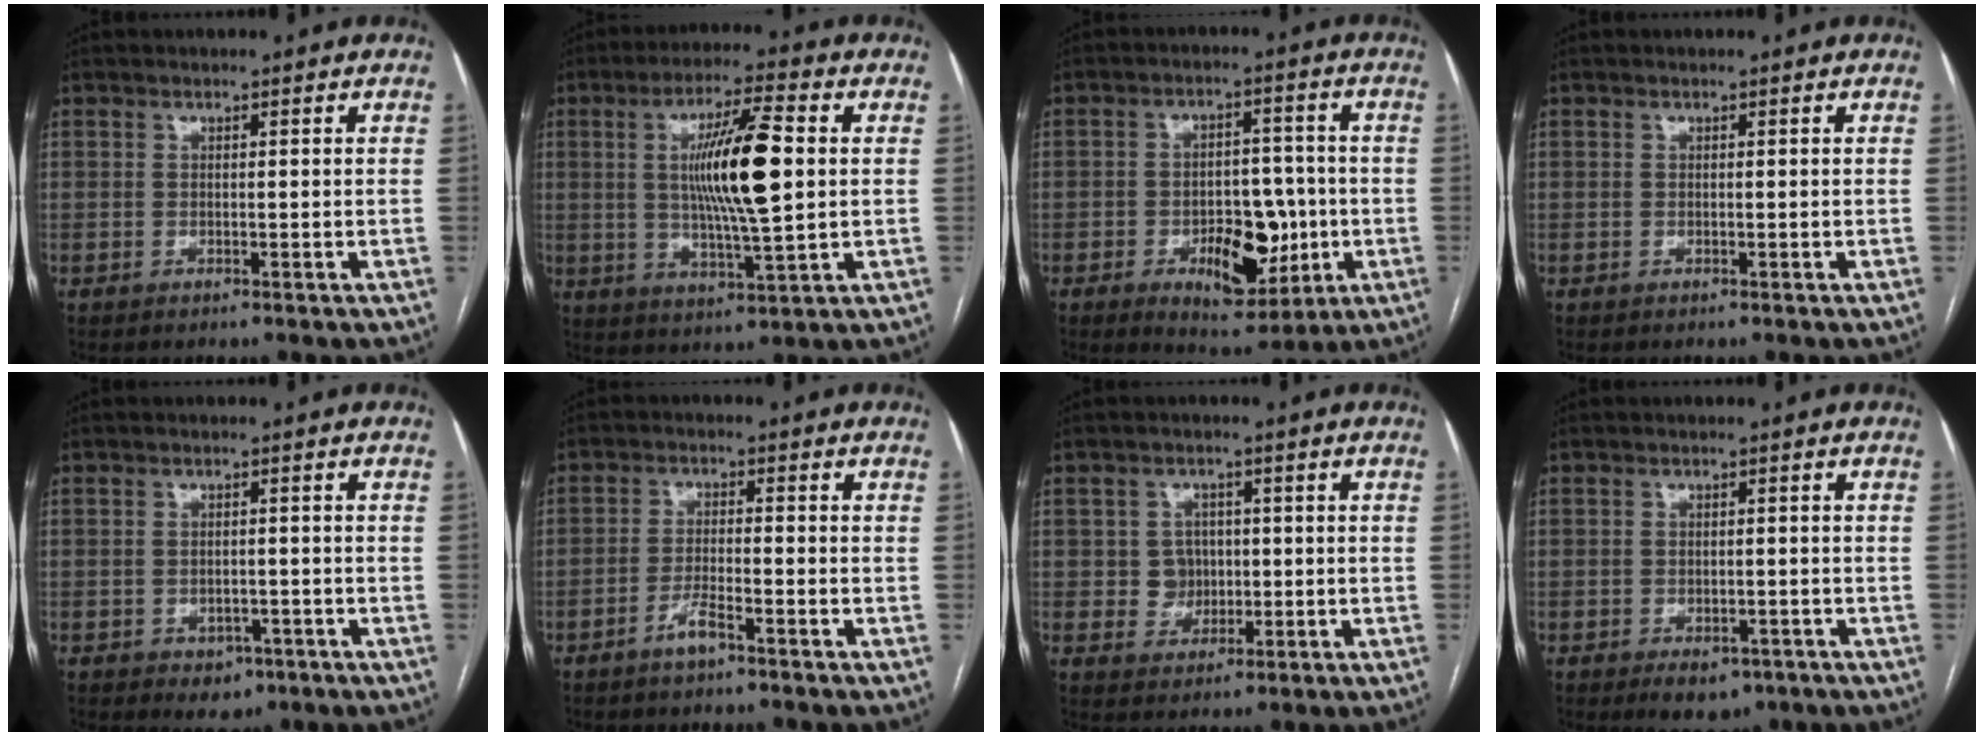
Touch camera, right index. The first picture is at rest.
{"total": 13.0, "force": [1.6, 1.1, 12.9], "torque": [-0.227, 0.001, 0.027]}
{"total": 10.7, "force": [-3.0, 5.5, 8.7], "torque": [-0.120, 0.011, -0.034]}
{"total": 0.0}
{"total": 3.0, "force": [-1.7, 2.1, 1.4], "torque": [-0.011, 0.003, -0.015]}
{"total": 3.1, "force": [-2.3, 0.2, 2.1], "torque": [-0.040, 0.000, -0.046]}
{"total": 3.7, "force": [0.0, 3.6, 1.1], "torque": [-0.009, 0.011, 0.005]}
{"total": 4.9, "force": [-3.2, 2.8, 2.4], "torque": [-0.026, -0.001, -0.037]}